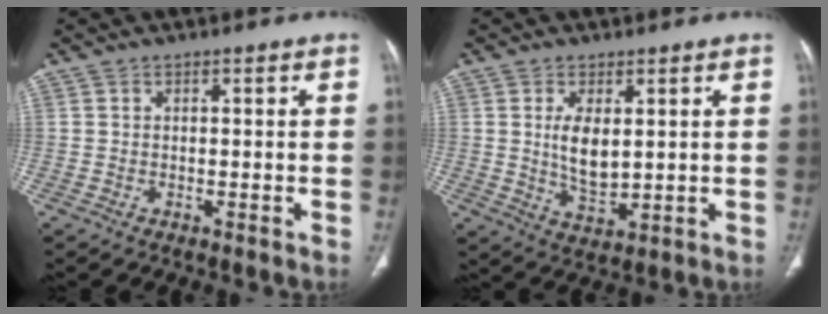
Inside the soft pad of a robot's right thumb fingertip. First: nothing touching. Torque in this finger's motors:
{"motor_torque": [1.58, 3.43, 1.03, -0.20, 0.34]}